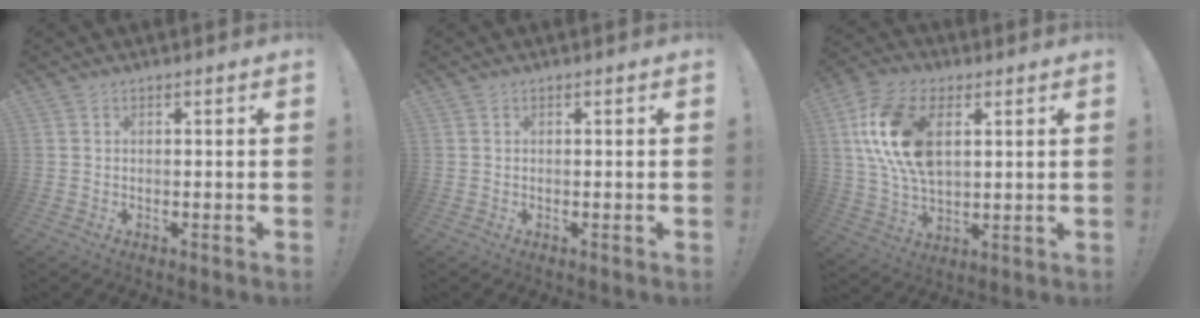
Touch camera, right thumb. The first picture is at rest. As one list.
[{"total": 0.0}, {"total": 17.8, "force": [4.8, 10.7, 13.4], "torque": [-0.272, -0.004, 0.088]}]